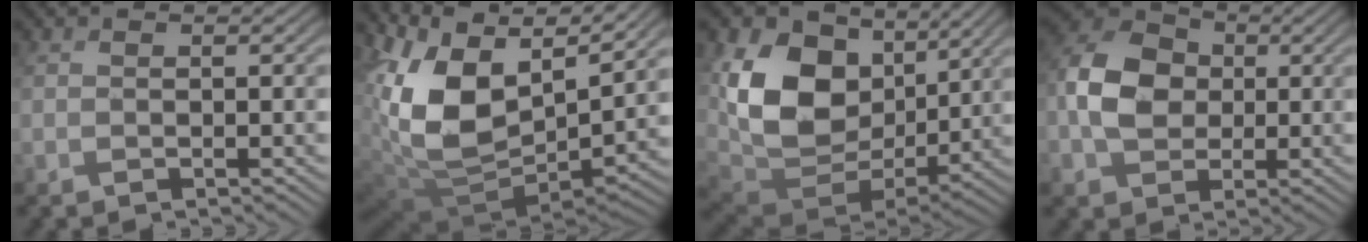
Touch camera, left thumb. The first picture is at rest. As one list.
[{"total": 15.1, "force": [2.9, 9.5, 11.5], "torque": [-0.258, -0.001, 0.066]}, {"total": 15.8, "force": [5.2, 11.0, 10.1], "torque": [-0.236, 0.007, 0.116]}, {"total": 7.1, "force": [0.4, 5.8, 4.1], "torque": [-0.094, 0.019, -0.006]}]